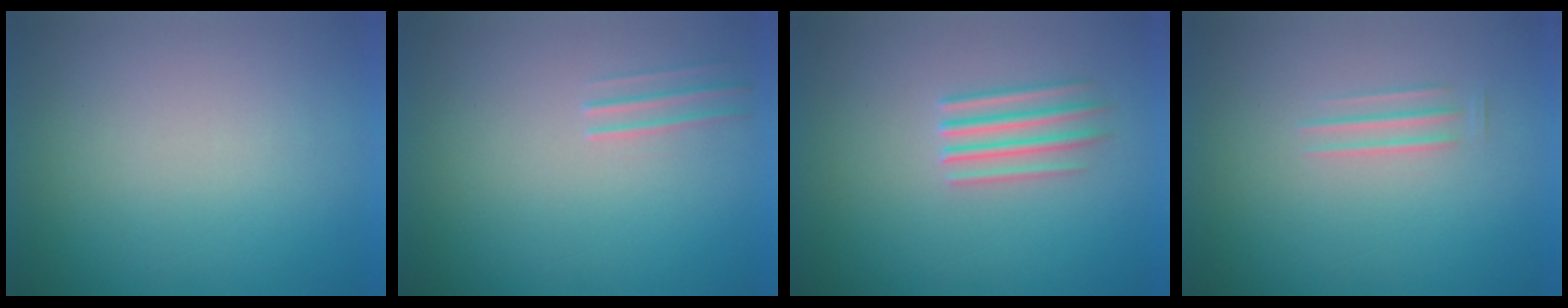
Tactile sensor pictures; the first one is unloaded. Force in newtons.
{"total": 1.1}
{"total": 2.9}
{"total": 1.6}